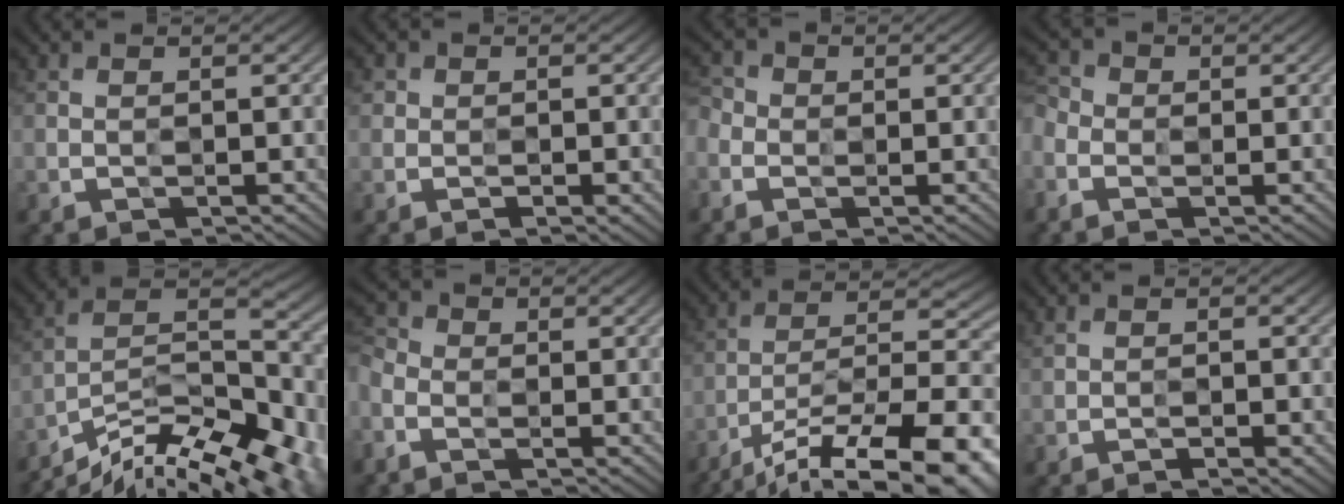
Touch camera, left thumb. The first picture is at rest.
{"total": 1.4, "force": [-0.5, 1.2, 0.5], "torque": [-0.003, -0.003, -0.015]}
{"total": 3.4, "force": [-1.3, 2.7, 1.6], "torque": [-0.049, -0.003, -0.036]}
{"total": 4.2, "force": [-1.7, 3.2, 2.1], "torque": [-0.070, -0.005, -0.043]}
{"total": 15.8, "force": [-13.3, 3.8, 7.6], "torque": [-0.135, 0.001, -0.208]}
{"total": 5.0, "force": [-2.2, 3.4, 3.0], "torque": [-0.097, -0.007, -0.051]}
{"total": 18.2, "force": [-13.2, 5.5, 11.2], "torque": [-0.164, -0.017, -0.206]}
{"total": 1.9, "force": [-1.1, -0.1, 1.5], "torque": [-0.028, 0.003, -0.017]}